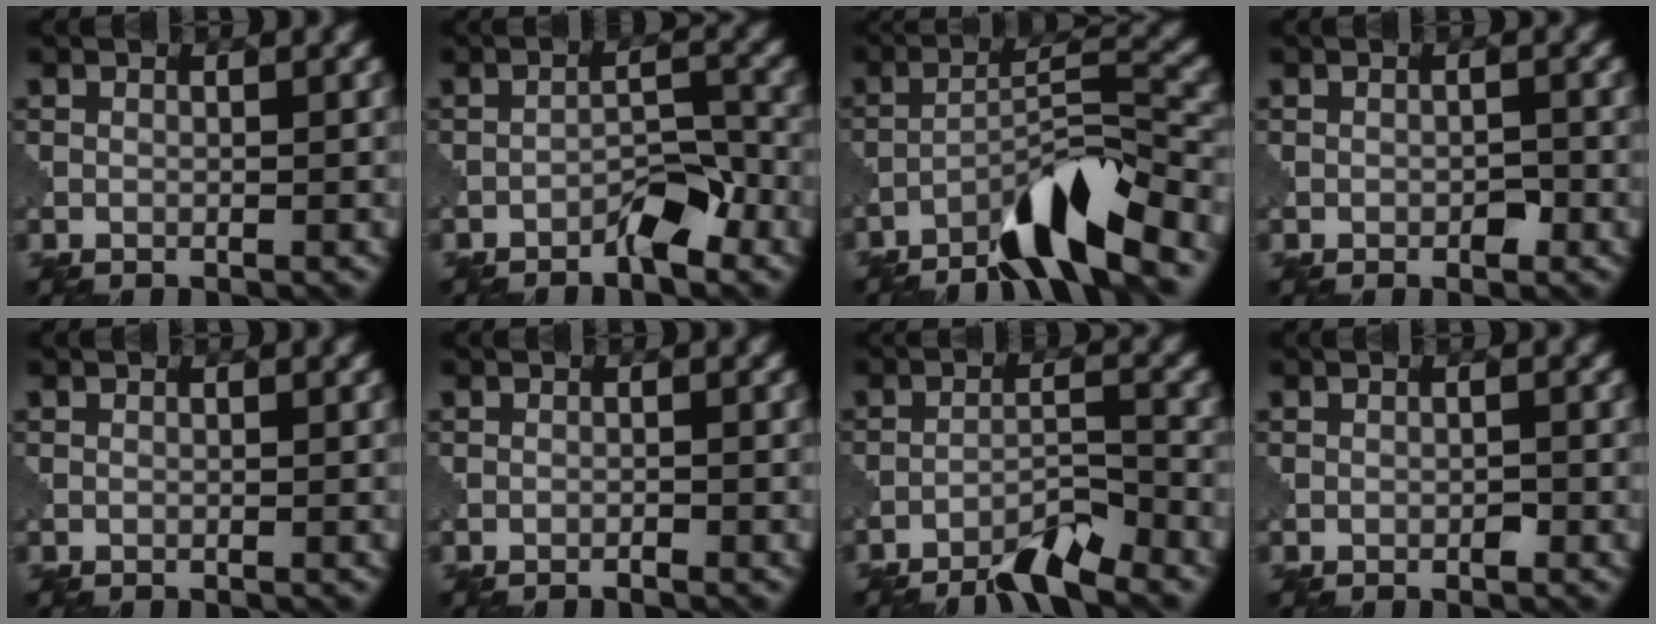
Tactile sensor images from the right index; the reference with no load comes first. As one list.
[{"total": 3.1, "force": [-2.3, 0.9, 1.9], "torque": [-0.024, 0.013, -0.040]}, {"total": 7.3, "force": [-5.4, 0.9, 4.9], "torque": [-0.082, 0.010, -0.100]}, {"total": 1.1, "force": [-0.5, 0.5, 0.8], "torque": [-0.011, 0.002, -0.007]}, {"total": 0.0}, {"total": 0.5, "force": [-0.4, 0.0, 0.3], "torque": [-0.004, 0.002, -0.010]}, {"total": 4.6, "force": [-3.8, 0.5, 2.6], "torque": [-0.044, 0.005, -0.073]}, {"total": 0.7, "force": [-0.3, 0.3, 0.5], "torque": [-0.008, 0.002, -0.006]}]